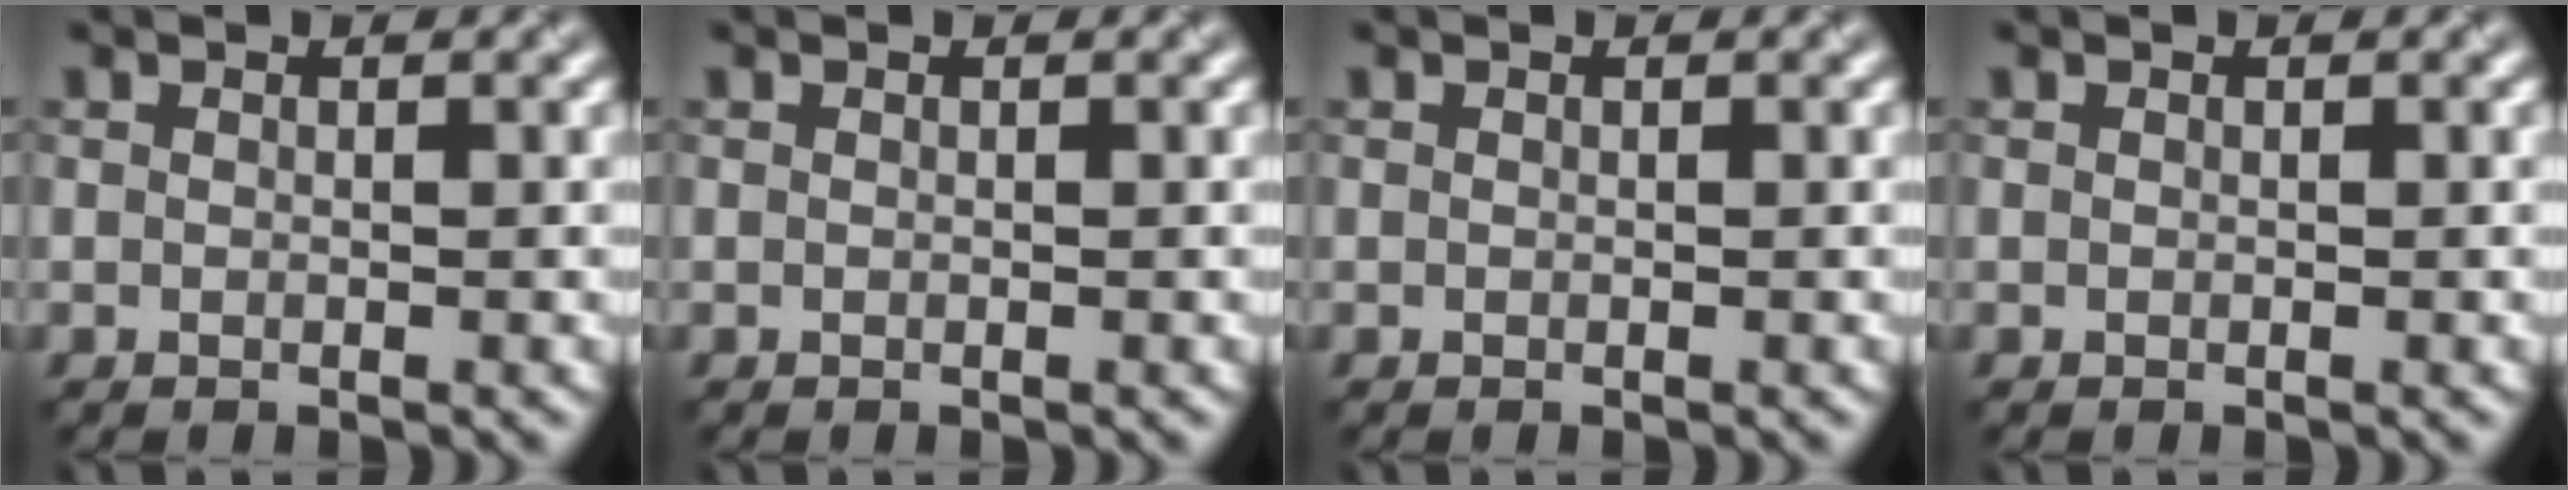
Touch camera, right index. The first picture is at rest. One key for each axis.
{"total": 0.0}
{"total": 0.0}
{"total": 0.0}